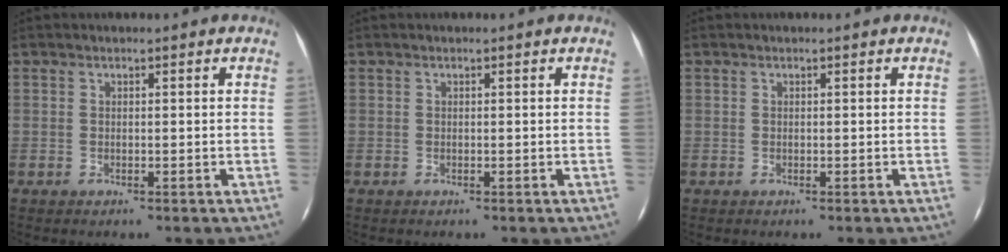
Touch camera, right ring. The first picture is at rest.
{"total": 0.0}
{"total": 0.0}